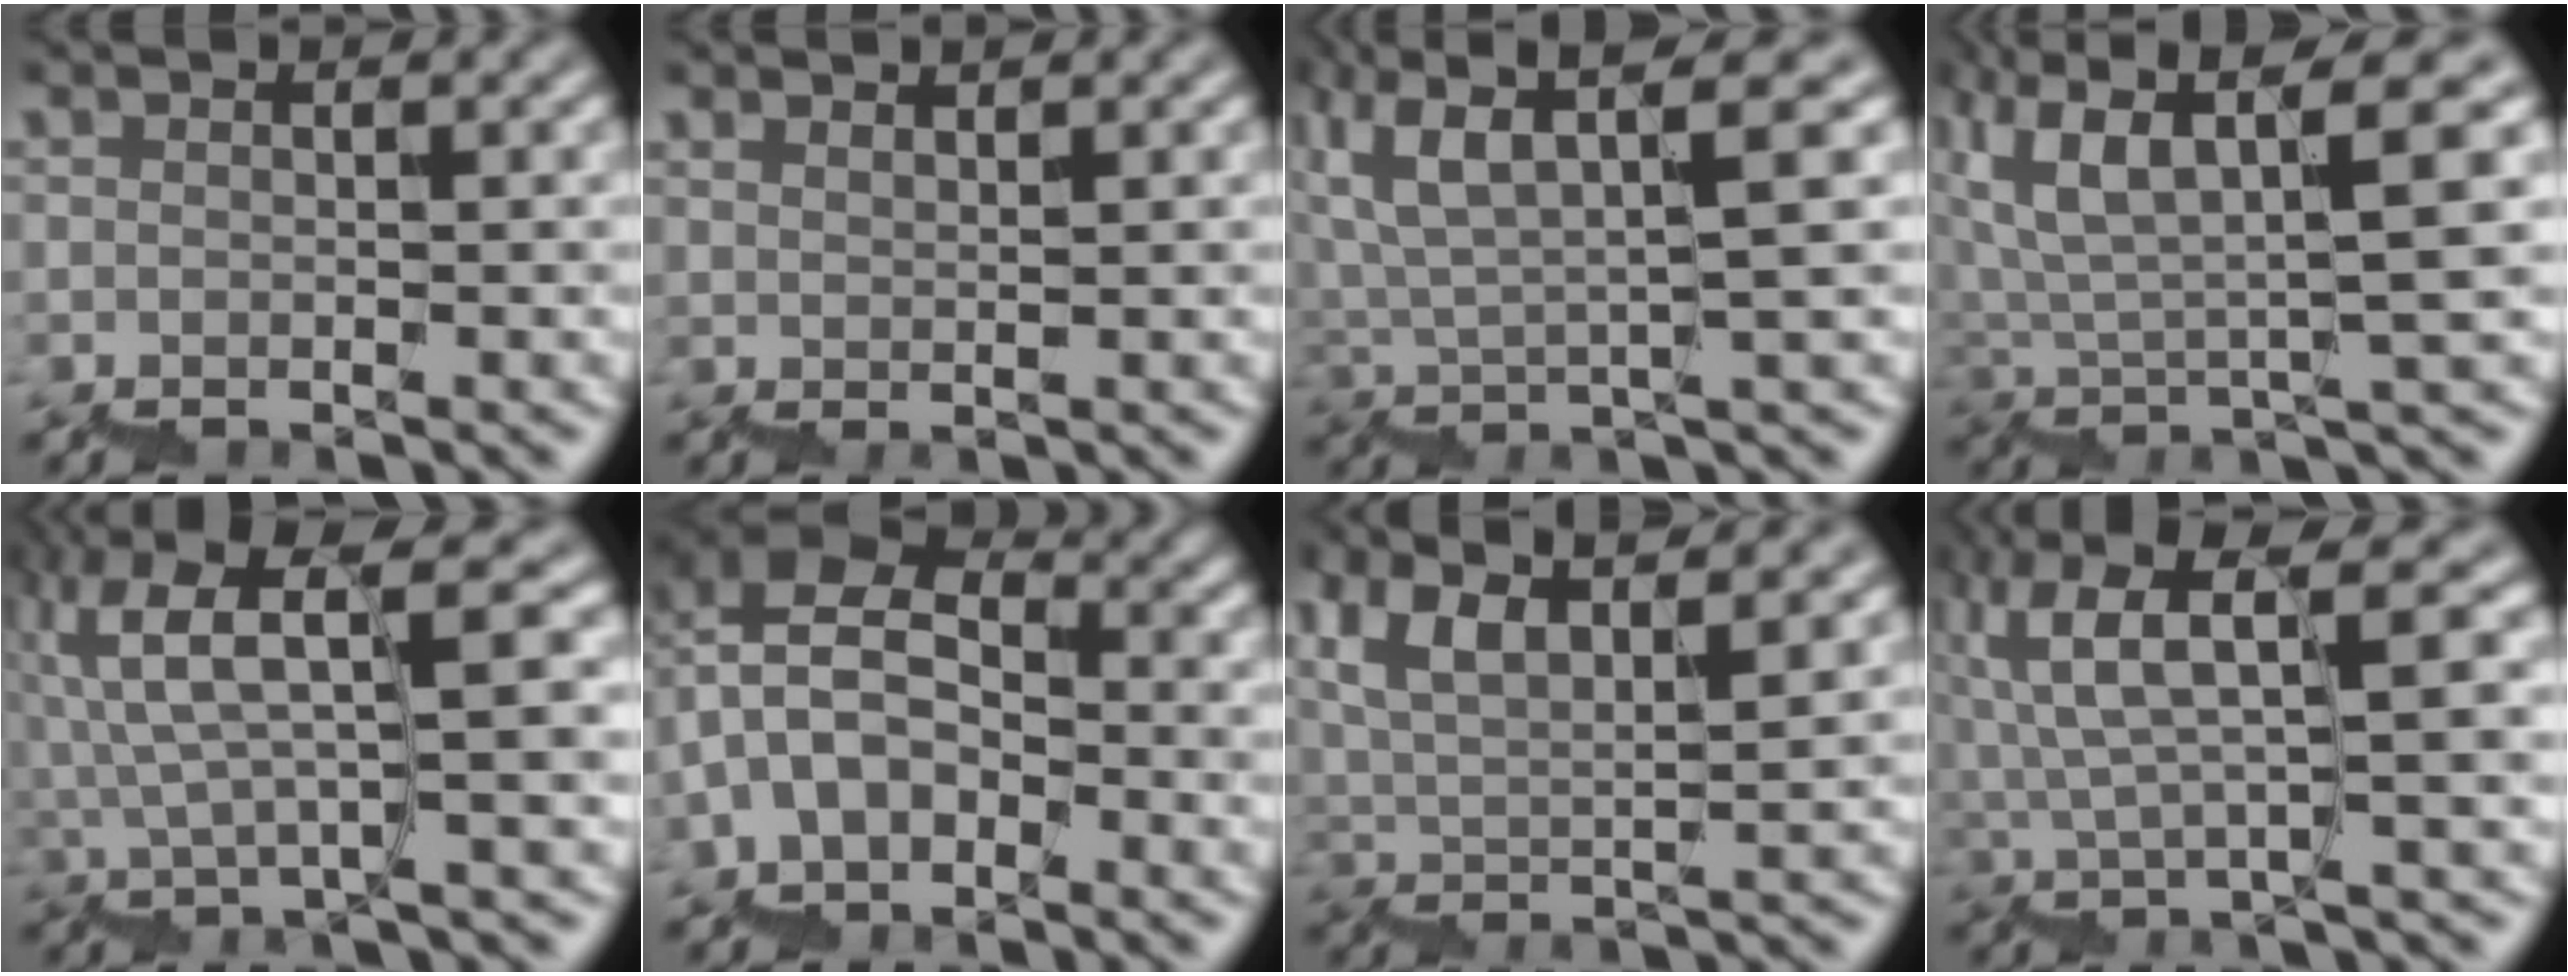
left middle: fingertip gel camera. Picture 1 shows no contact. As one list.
[{"total": 1.3, "force": [1.1, 0.2, 0.6], "torque": [0.010, 0.000, 0.021]}, {"total": 5.7, "force": [3.7, 0.2, 4.3], "torque": [-0.086, 0.015, 0.067]}, {"total": 7.0, "force": [4.1, 0.8, 5.6], "torque": [-0.097, 0.017, 0.076]}, {"total": 8.6, "force": [3.0, 1.6, 7.9], "torque": [-0.155, 0.035, 0.060]}, {"total": 6.6, "force": [-0.7, 4.8, 4.5], "torque": [-0.066, 0.034, -0.004]}, {"total": 6.4, "force": [4.5, 1.4, 4.3], "torque": [-0.066, 0.025, 0.082]}, {"total": 8.0, "force": [3.7, 1.2, 7.0], "torque": [-0.126, 0.031, 0.070]}]